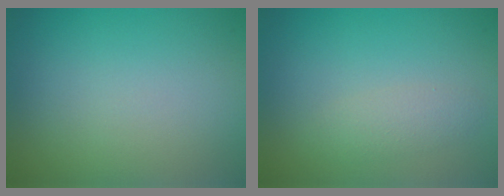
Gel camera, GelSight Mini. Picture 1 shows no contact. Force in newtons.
{"total": 1.7, "press": 1.7, "slide": 0.0}